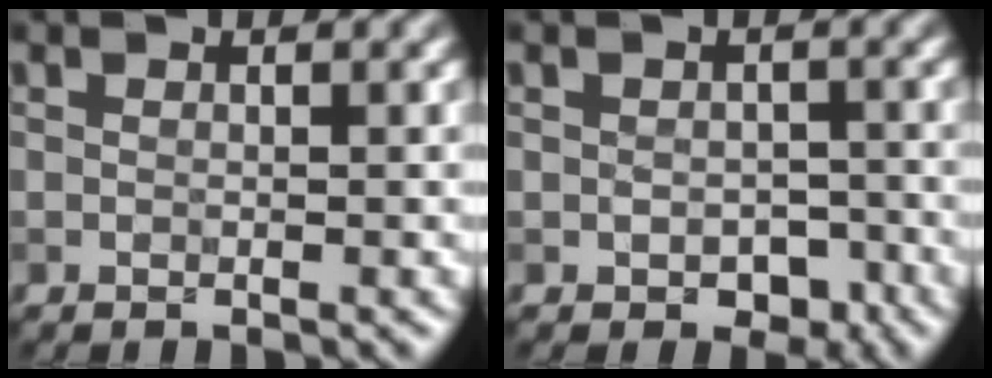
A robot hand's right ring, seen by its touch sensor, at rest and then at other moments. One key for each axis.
{"total": 2.4, "fx": -1.0, "fy": 1.7, "fz": 1.3, "tx": -0.014, "ty": -0.003, "tz": -0.012}